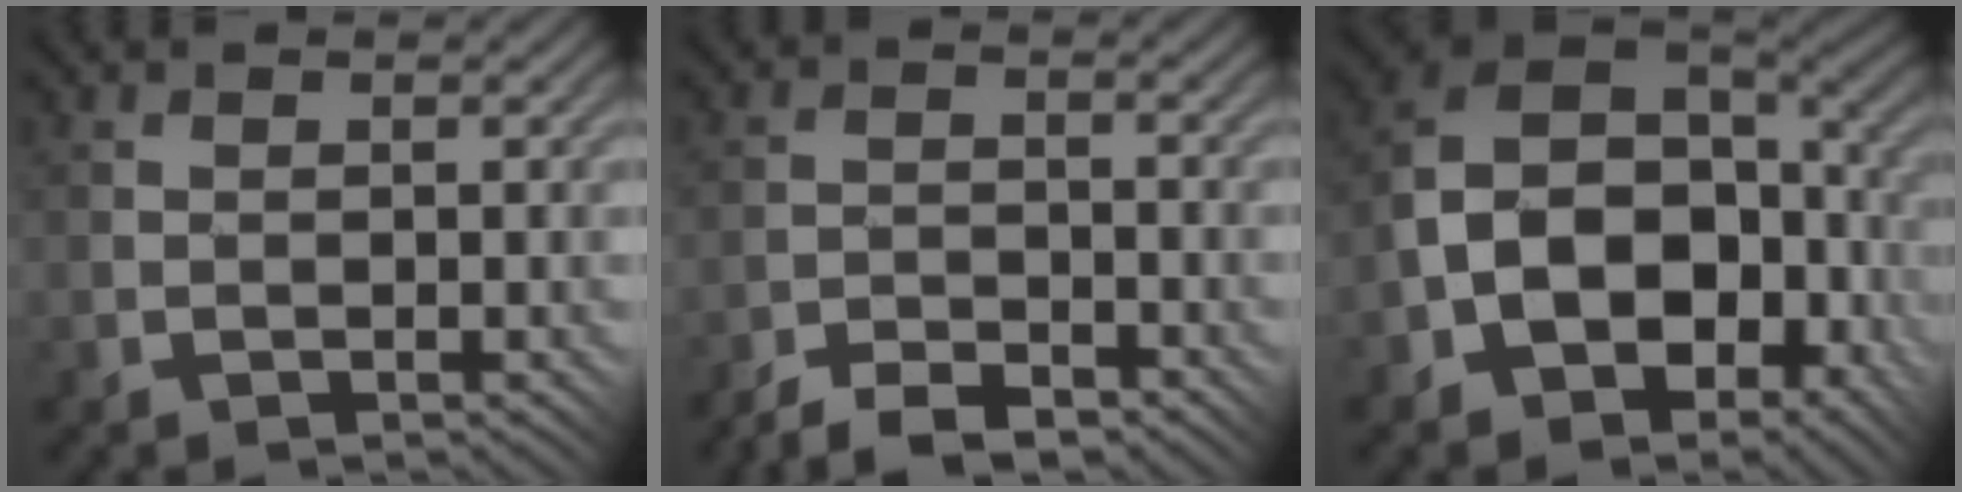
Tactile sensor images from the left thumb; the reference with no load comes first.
{"total": 4.6, "force": [-4.2, 1.0, 1.8], "torque": [-0.025, 0.006, -0.081]}
{"total": 14.2, "force": [-2.9, 9.6, 10.1], "torque": [-0.203, -0.024, -0.036]}